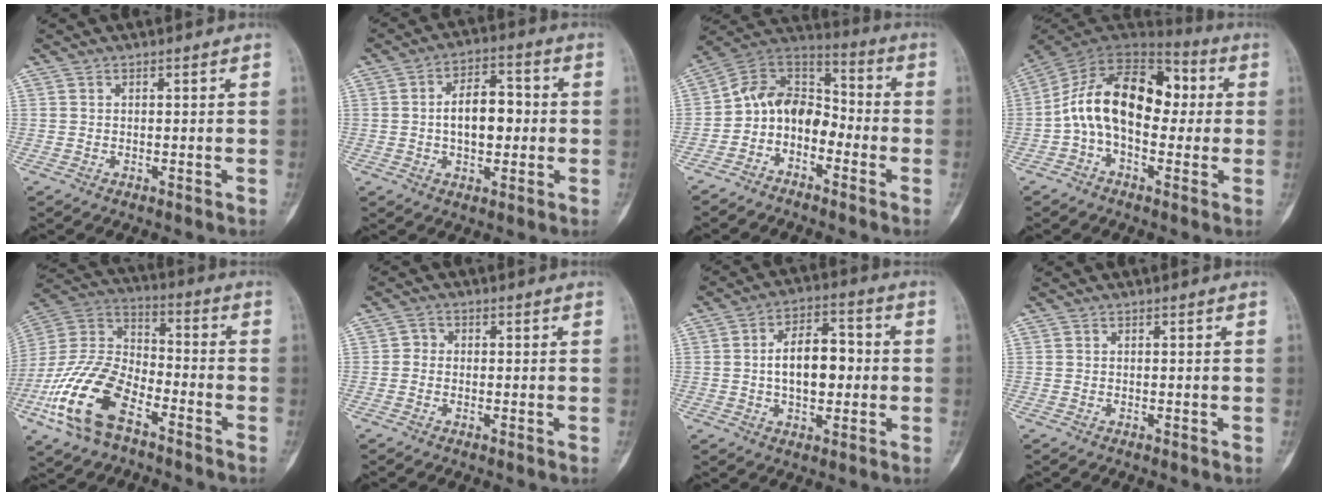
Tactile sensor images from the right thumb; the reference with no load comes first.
{"total": 9.6, "force": [0.0, 5.7, 7.8], "torque": [-0.101, 0.021, -0.005]}
{"total": 10.9, "force": [-3.9, 8.1, 6.2], "torque": [-0.078, 0.080, -0.087]}
{"total": 17.7, "force": [0.2, 10.9, 13.9], "torque": [-0.208, 0.051, -0.008]}
{"total": 18.8, "force": [-9.2, 9.7, 13.3], "torque": [-0.267, 0.049, -0.181]}
{"total": 1.7, "force": [-0.3, 1.6, 0.7], "torque": [0.000, 0.006, -0.013]}
{"total": 11.0, "force": [0.0, 6.5, 8.9], "torque": [-0.120, 0.023, -0.004]}
{"total": 0.0}